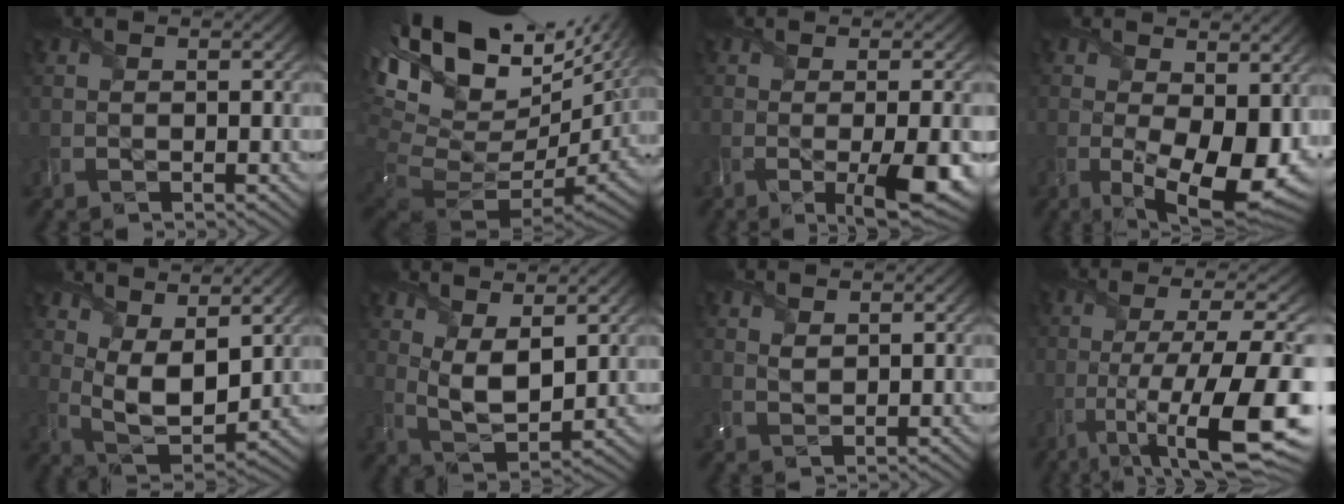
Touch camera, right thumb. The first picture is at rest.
{"total": 19.1, "force": [6.5, 10.2, 14.8], "torque": [-0.273, 0.009, 0.164]}
{"total": 7.4, "force": [-1.8, 1.7, 6.9], "torque": [-0.104, -0.009, -0.020]}
{"total": 11.6, "force": [-1.5, 5.4, 10.2], "torque": [-0.168, -0.019, -0.013]}
{"total": 9.1, "force": [3.9, 4.3, 7.0], "torque": [-0.159, -0.009, 0.079]}
{"total": 6.9, "force": [2.9, 3.1, 5.4], "torque": [-0.123, -0.004, 0.059]}
{"total": 1.4, "force": [1.1, 0.6, 0.7], "torque": [-0.022, -0.002, 0.025]}
{"total": 16.6, "force": [-5.5, 4.5, 15.0], "torque": [-0.243, -0.011, -0.081]}